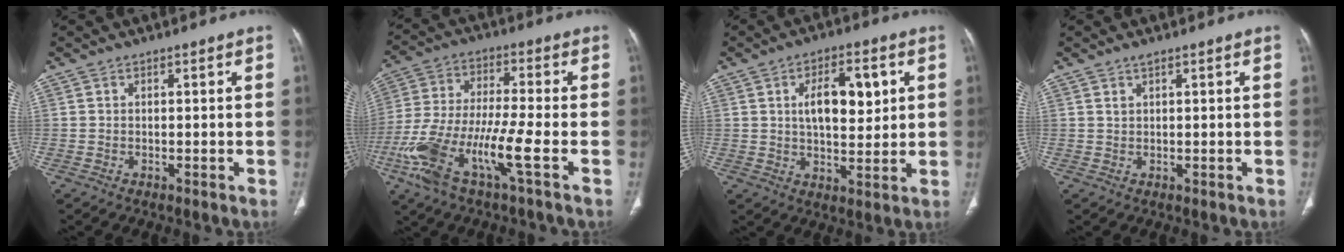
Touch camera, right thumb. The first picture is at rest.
{"total": 15.0, "force": [-6.0, 2.3, 13.5], "torque": [-0.306, 0.016, -0.119]}
{"total": 10.8, "force": [2.8, 5.2, 9.1], "torque": [-0.119, -0.006, 0.046]}
{"total": 0.9, "force": [0.8, 0.1, 0.5], "torque": [-0.008, -0.003, 0.017]}